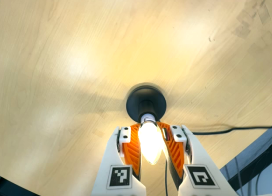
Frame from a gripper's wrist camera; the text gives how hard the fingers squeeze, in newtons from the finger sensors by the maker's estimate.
{"total": 25.5, "left": 27.1, "right": 23.8}